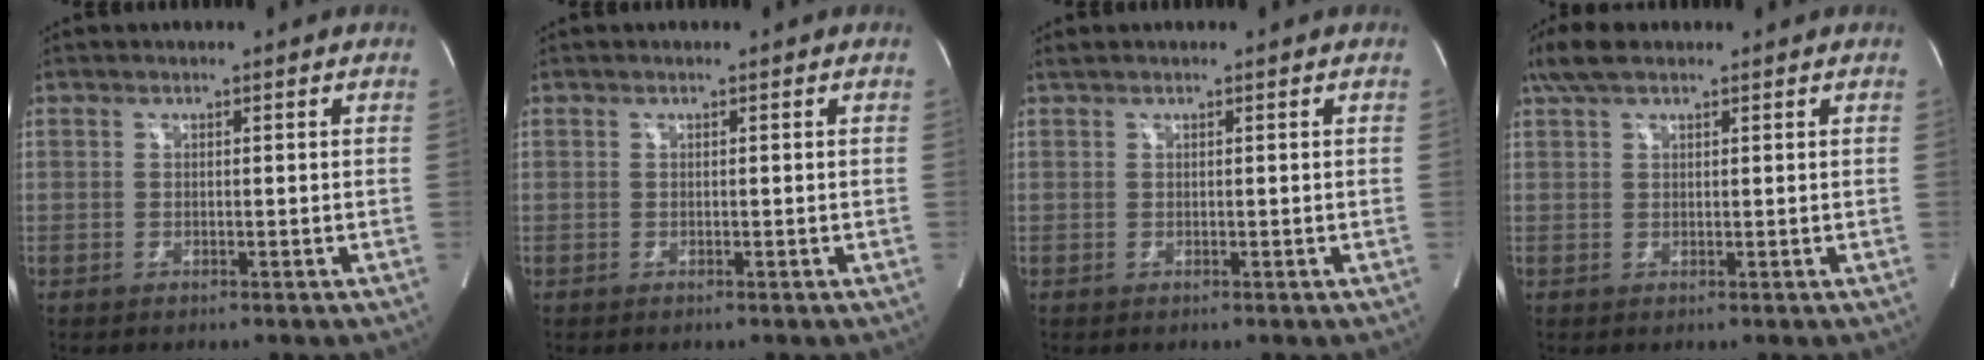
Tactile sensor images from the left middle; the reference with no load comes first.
{"total": 0.0}
{"total": 0.5, "force": [0.5, 0.0, 0.2], "torque": [-0.015, 0.013, 0.016]}
{"total": 4.4, "force": [3.2, 1.6, 2.6], "torque": [-0.067, 0.026, 0.065]}